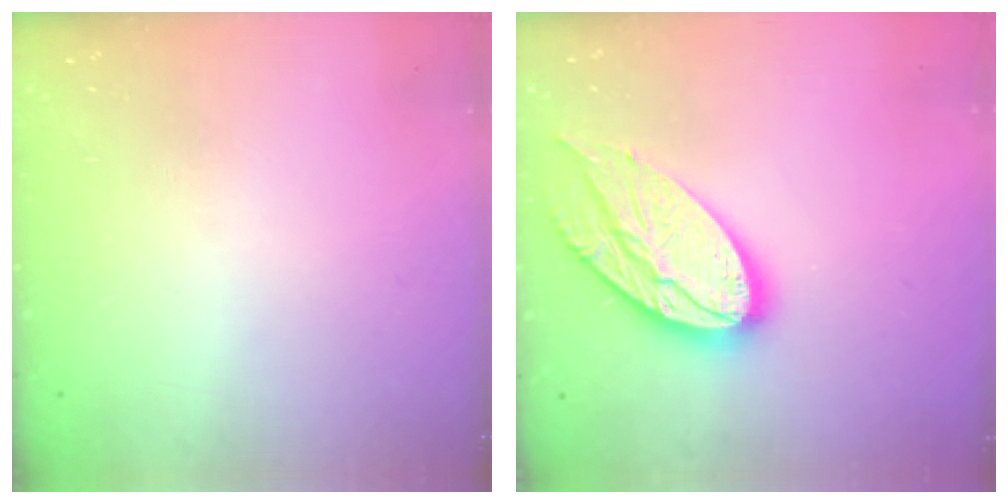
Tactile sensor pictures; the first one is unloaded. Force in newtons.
{"total": 17.6, "press": 17.5, "slide": 1.4}